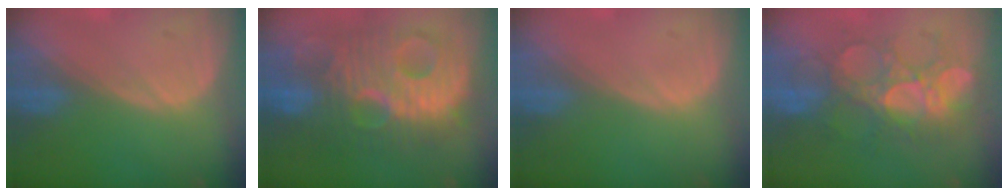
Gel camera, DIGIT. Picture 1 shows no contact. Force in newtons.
{"total": 13.0, "press": 13.0, "slide": 1.0}
{"total": 0.0}
{"total": 9.1, "press": 8.9, "slide": 1.9}